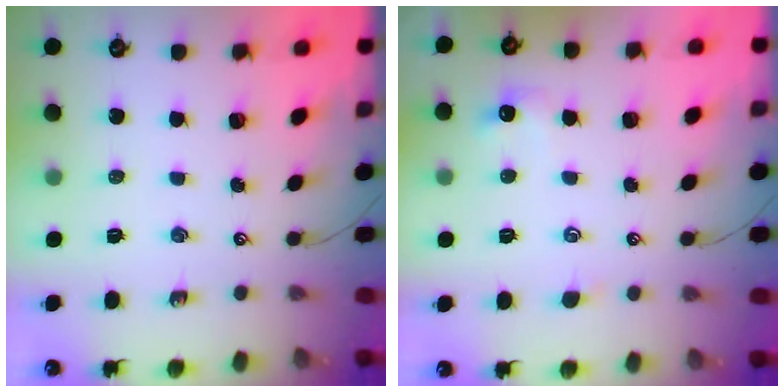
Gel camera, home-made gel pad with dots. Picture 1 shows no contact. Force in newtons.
{"total": 0.6, "press": 0.2, "slide": 0.6}